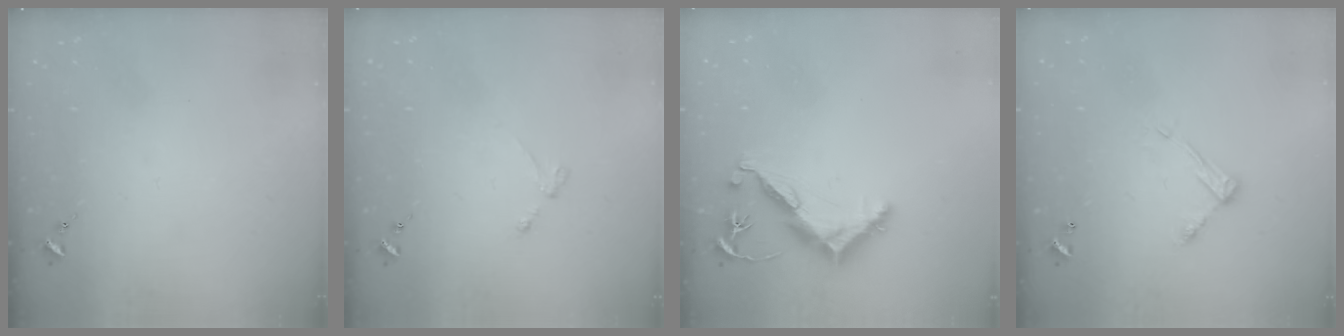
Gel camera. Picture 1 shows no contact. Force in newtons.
{"total": 3.0, "press": 2.9, "slide": 0.5}
{"total": 11.7, "press": 11.7, "slide": 1.0}
{"total": 7.9, "press": 7.9, "slide": 0.3}